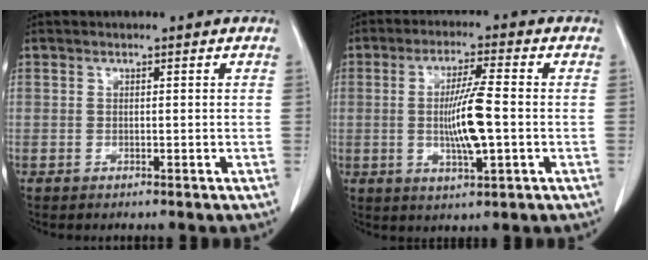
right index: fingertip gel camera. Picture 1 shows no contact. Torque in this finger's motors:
{"motor_torque": [-0.20, 0.06, -0.12, 0.03]}